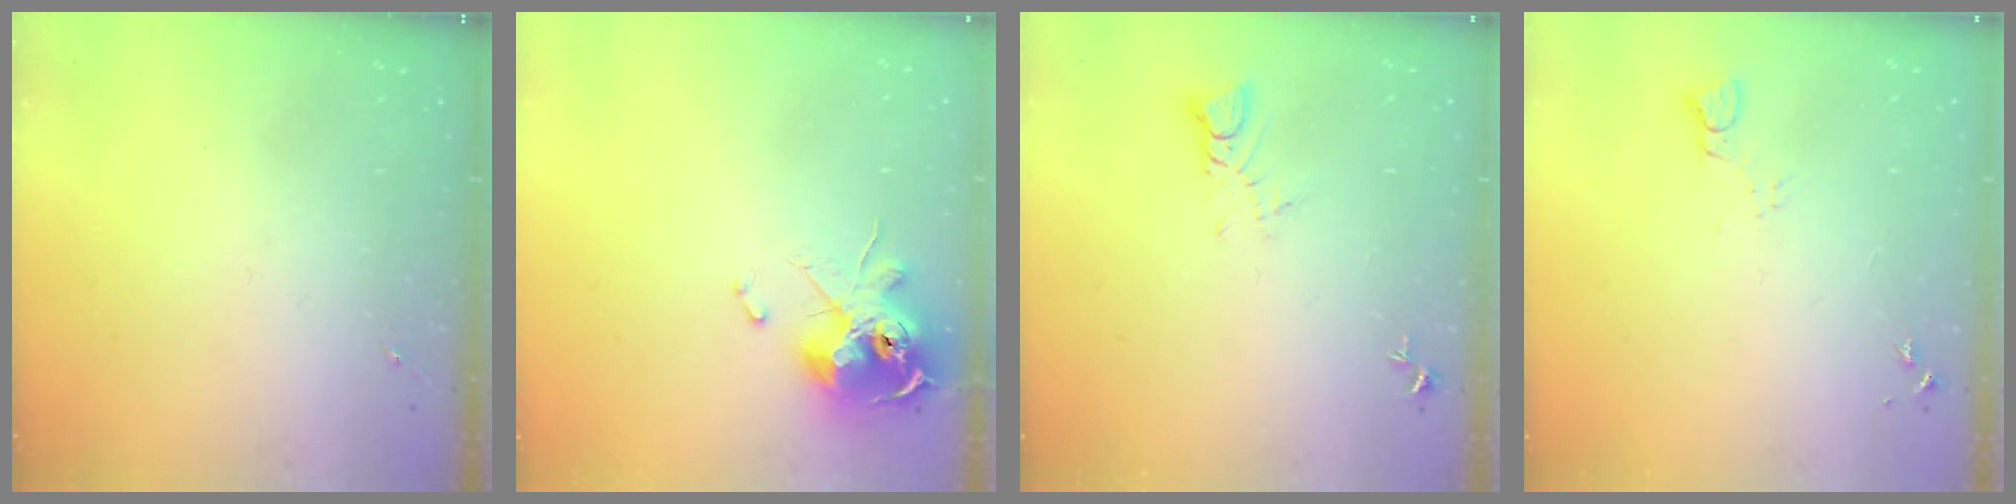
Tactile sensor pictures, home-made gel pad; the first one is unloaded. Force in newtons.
{"total": 13.0, "press": 12.9, "slide": 1.8}
{"total": 3.5, "press": 3.5, "slide": 0.2}
{"total": 3.5, "press": 3.5, "slide": 0.4}